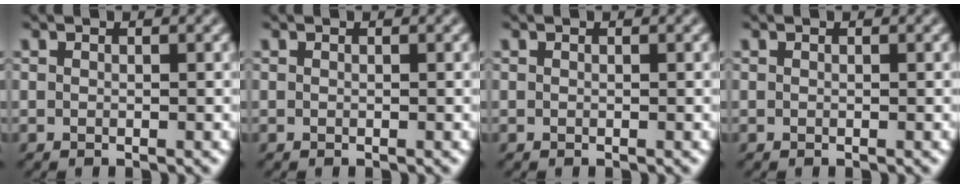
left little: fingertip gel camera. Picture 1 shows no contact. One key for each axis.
{"total": 0.0}
{"total": 0.0}
{"total": 0.0}